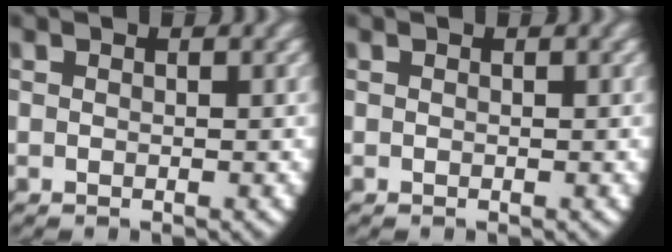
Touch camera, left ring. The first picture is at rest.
{"total": 0.0}